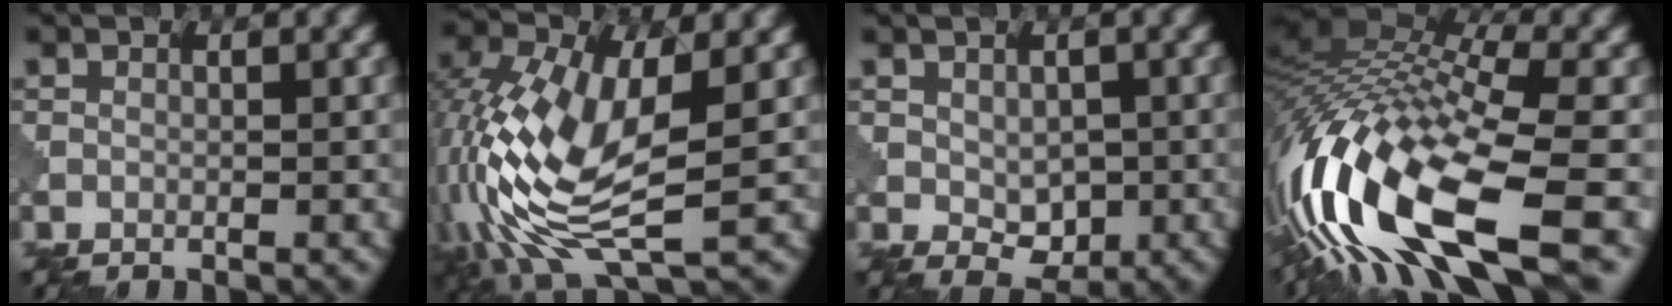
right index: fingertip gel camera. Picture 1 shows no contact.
{"total": 12.2, "force": [-2.4, 5.4, 10.7], "torque": [-0.248, -0.008, -0.048]}
{"total": 3.0, "force": [0.1, 2.2, 2.0], "torque": [-0.030, -0.006, 0.007]}
{"total": 16.6, "force": [-4.2, 5.8, 15.0], "torque": [-0.316, 0.002, -0.077]}